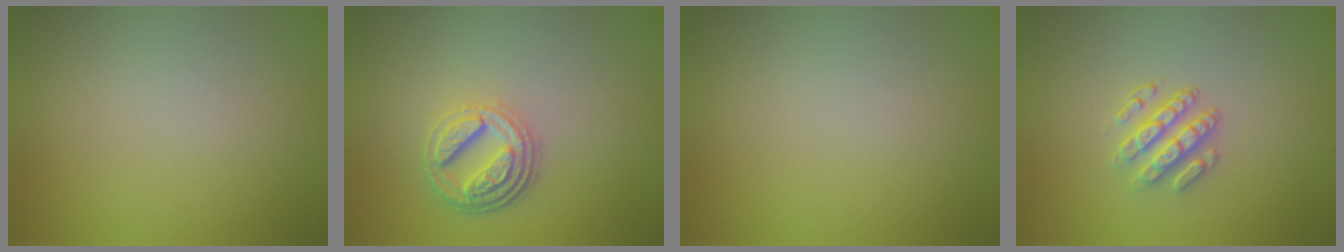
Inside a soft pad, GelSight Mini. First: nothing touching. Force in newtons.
{"total": 4.5, "press": 3.4, "slide": 3.0}
{"total": 0.0}
{"total": 2.9, "press": 2.5, "slide": 1.6}